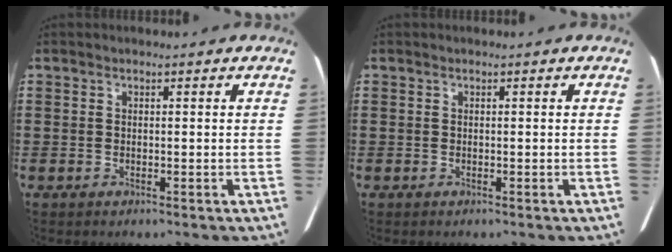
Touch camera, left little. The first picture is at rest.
{"total": 0.0}